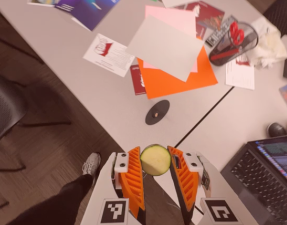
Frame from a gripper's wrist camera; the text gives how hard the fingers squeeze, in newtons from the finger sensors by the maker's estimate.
{"total": 8.3, "left": 7.9, "right": 8.6}